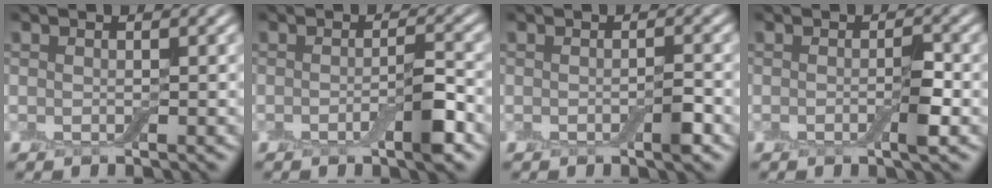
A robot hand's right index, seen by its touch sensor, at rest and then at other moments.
{"total": 2.9, "force": [-1.1, 0.5, 2.7], "torque": [-0.041, 0.001, -0.021]}
{"total": 1.4, "force": [-0.5, 0.2, 1.2], "torque": [-0.018, -0.002, -0.009]}
{"total": 1.8, "force": [-0.5, 0.3, 1.7], "torque": [-0.028, -0.002, -0.011]}